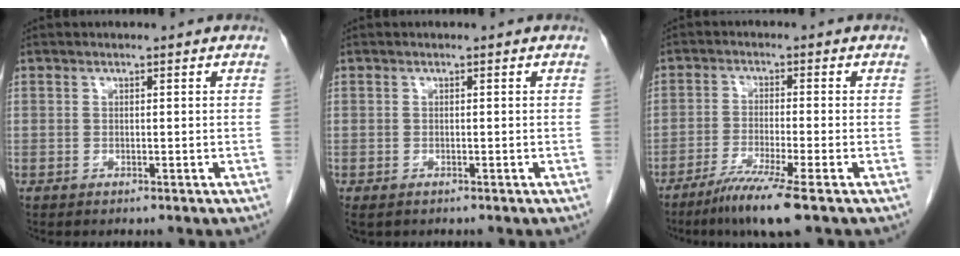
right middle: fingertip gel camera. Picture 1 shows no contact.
{"total": 1.8, "force": [-1.2, 0.9, 1.0], "torque": [-0.022, -0.005, -0.015]}
{"total": 7.2, "force": [-4.8, -0.9, 5.3], "torque": [-0.098, -0.023, -0.091]}